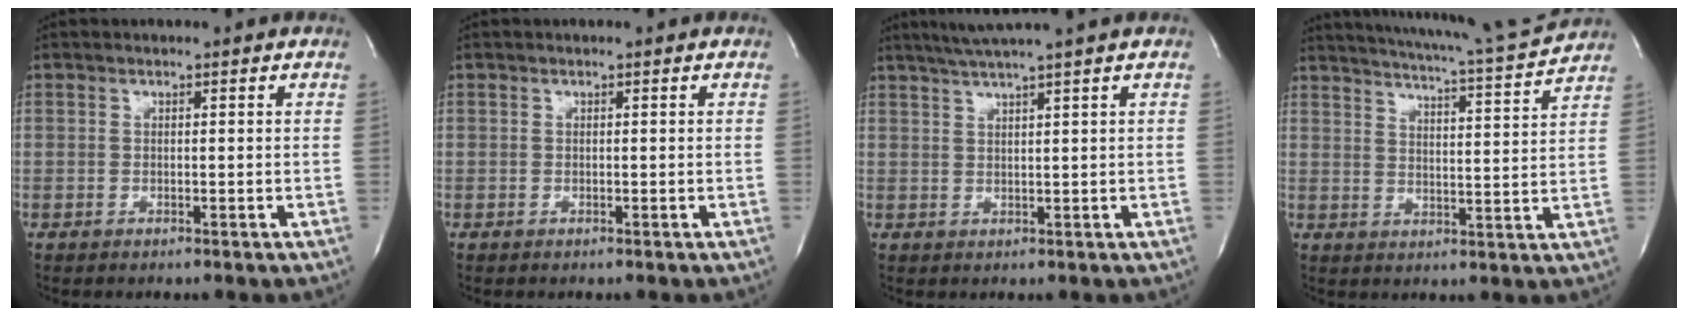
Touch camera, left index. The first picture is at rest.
{"total": 0.0}
{"total": 6.1, "force": [4.8, -1.7, 3.3], "torque": [-0.053, 0.013, 0.082]}
{"total": 14.1, "force": [13.2, -0.9, 4.8], "torque": [-0.086, -0.032, 0.180]}